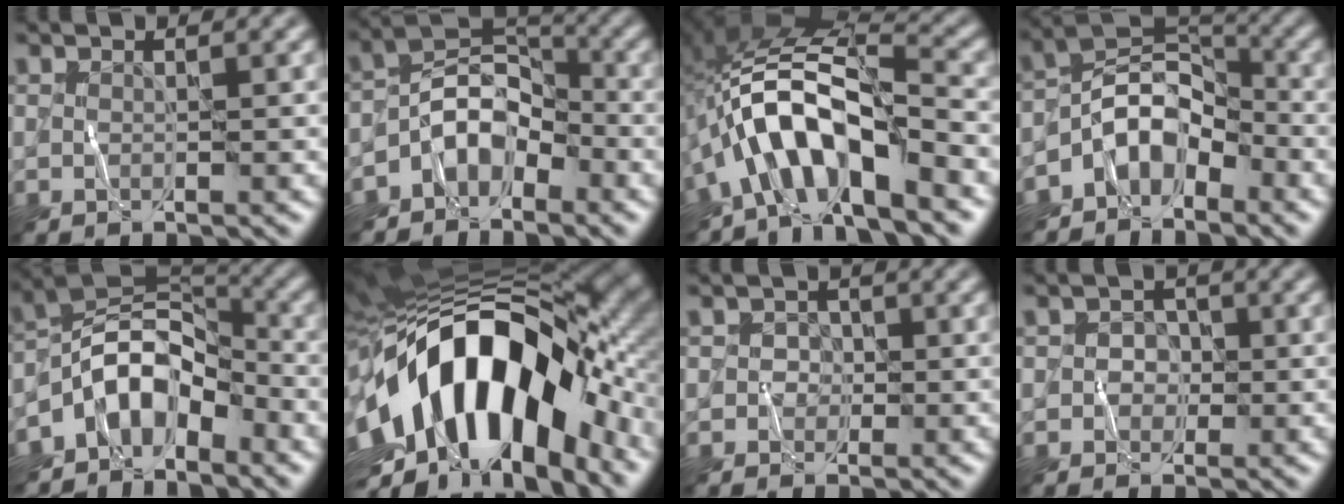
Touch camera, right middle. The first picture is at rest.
{"total": 4.9, "force": [-3.0, 3.0, 2.5], "torque": [-0.025, 0.010, -0.068]}
{"total": 9.0, "force": [-4.4, 2.9, 7.3], "torque": [-0.124, 0.019, -0.090]}
{"total": 5.6, "force": [-3.5, 3.3, 2.9], "torque": [-0.028, 0.010, -0.079]}
{"total": 6.7, "force": [-4.1, 3.7, 3.8], "torque": [-0.042, 0.010, -0.088]}
{"total": 18.0, "force": [-3.6, 9.2, 15.1], "torque": [-0.255, 0.024, -0.069]}
{"total": 1.2, "force": [-0.3, 1.2, -0.2], "torque": [0.027, 0.011, -0.011]}
{"total": 1.5, "force": [-0.2, 1.5, 0.2], "torque": [0.024, 0.007, -0.015]}